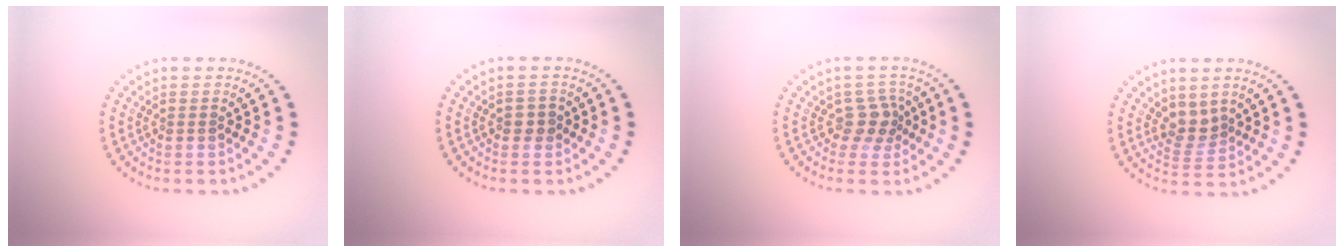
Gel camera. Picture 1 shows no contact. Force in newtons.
{"total": 1.2, "press": 1.2, "slide": 0.2}
{"total": 2.3, "press": 1.9, "slide": 1.4}
{"total": 2.2, "press": 1.7, "slide": 1.3}